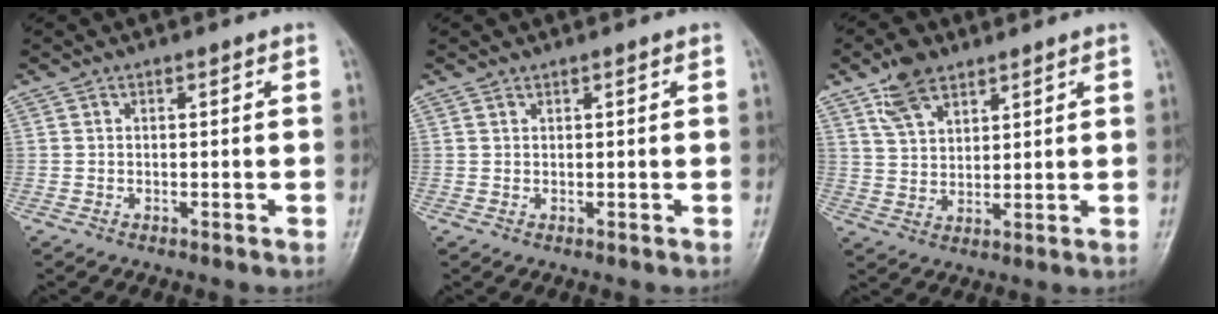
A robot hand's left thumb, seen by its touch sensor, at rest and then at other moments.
{"total": 0.7, "force": [0.5, 0.4, 0.3], "torque": [-0.002, 0.002, 0.010]}
{"total": 7.5, "force": [4.8, 4.1, 4.0], "torque": [-0.056, -0.020, 0.095]}